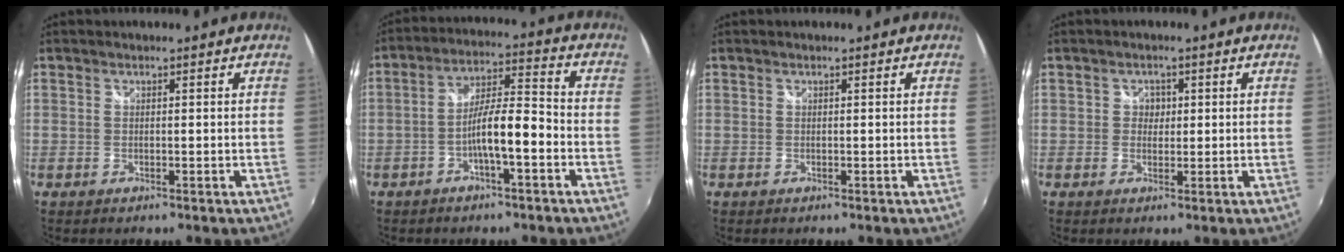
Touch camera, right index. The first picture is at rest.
{"total": 8.3, "force": [-3.3, 1.1, 7.5], "torque": [-0.140, 0.016, -0.054]}
{"total": 0.0}
{"total": 1.9, "force": [0.1, 1.8, 0.4], "torque": [-0.001, 0.004, -0.002]}